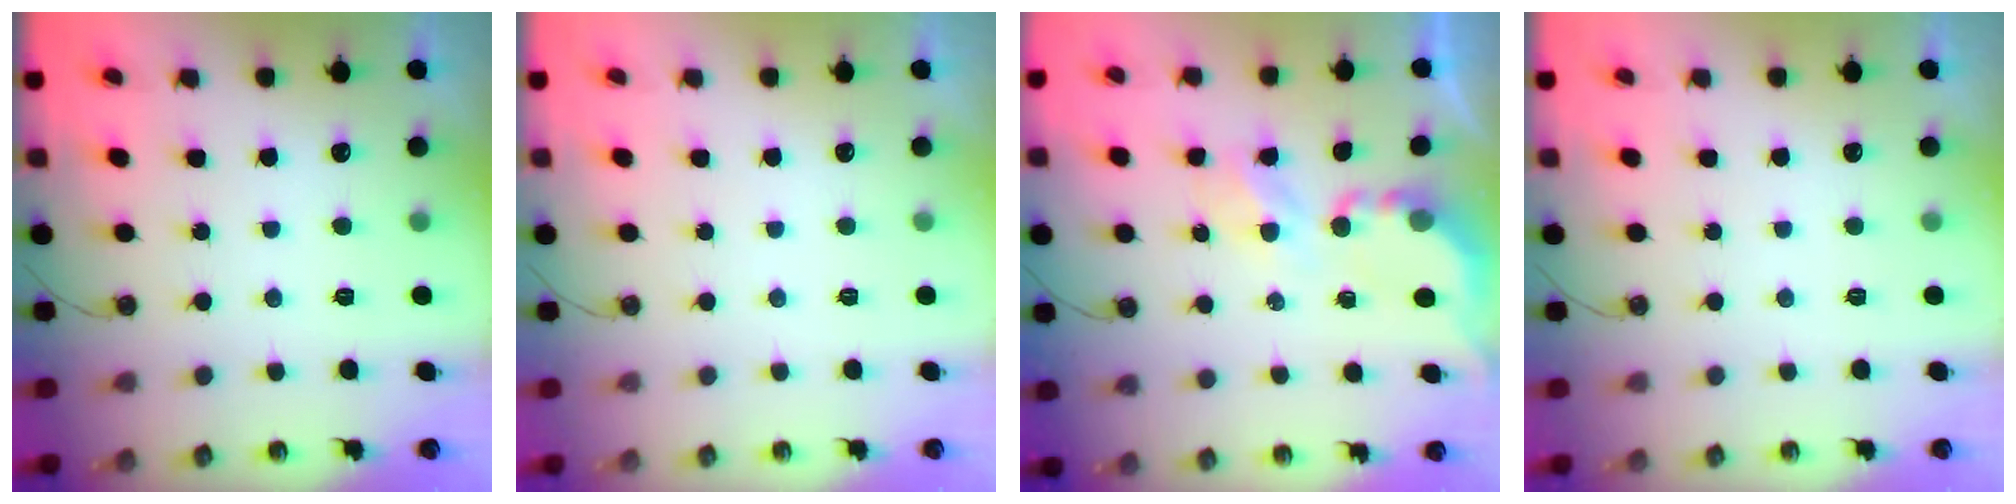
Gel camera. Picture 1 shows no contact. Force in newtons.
{"total": 0.0}
{"total": 5.2, "press": 5.2, "slide": 0.4}
{"total": 0.0}